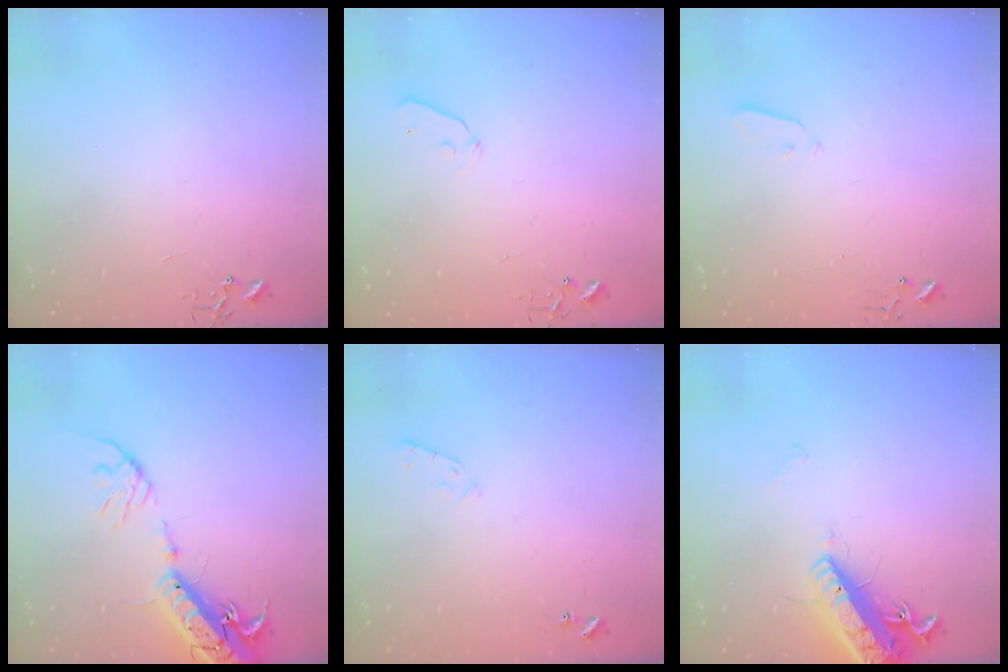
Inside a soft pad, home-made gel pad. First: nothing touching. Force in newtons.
{"total": 4.0, "press": 4.0, "slide": 0.4}
{"total": 3.0, "press": 3.0, "slide": 0.3}
{"total": 18.1, "press": 17.7, "slide": 3.8}
{"total": 4.5, "press": 4.5, "slide": 0.4}
{"total": 16.3, "press": 15.9, "slide": 3.8}